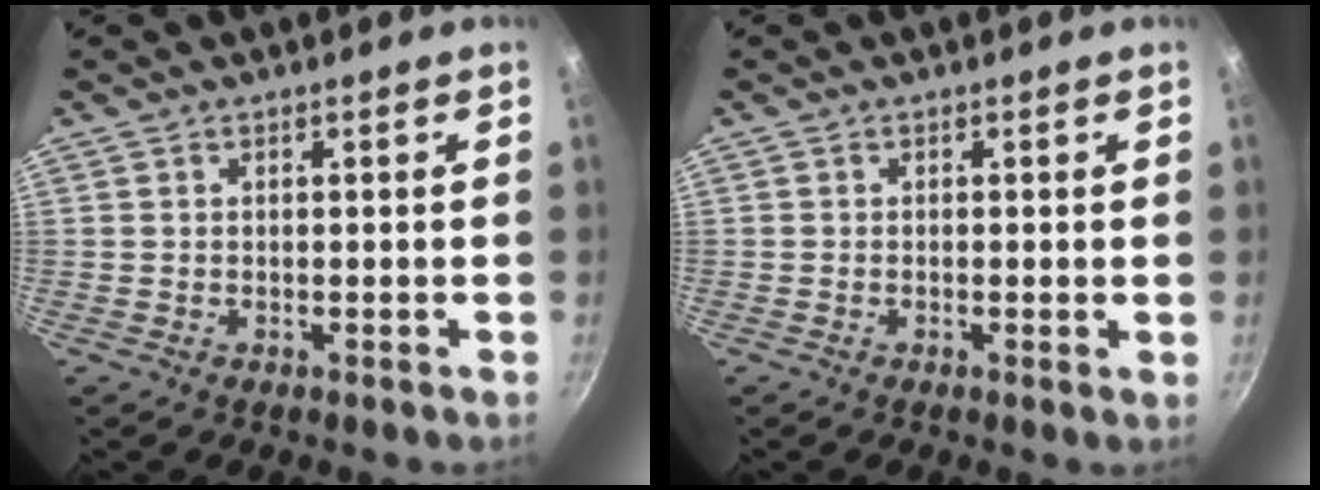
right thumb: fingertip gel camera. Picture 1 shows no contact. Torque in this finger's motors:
{"motor_torque": [-0.34, 0.14, 0.25, -0.04, -0.05]}